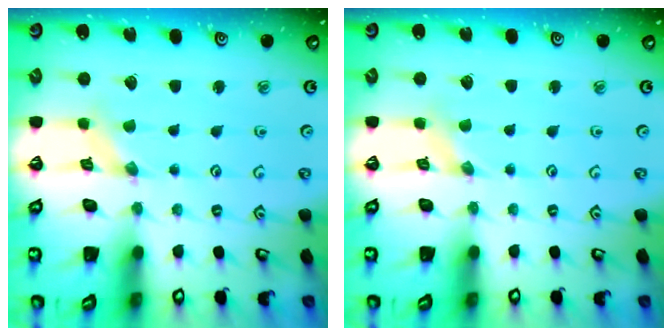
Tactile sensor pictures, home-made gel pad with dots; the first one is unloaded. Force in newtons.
{"total": 0.6, "press": 0.6, "slide": 0.1}